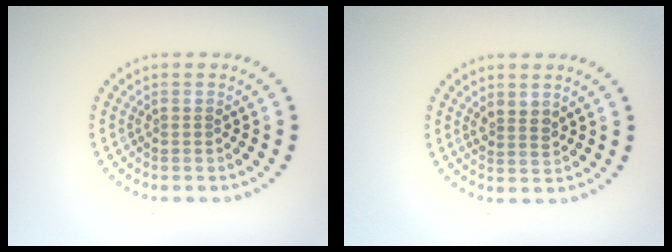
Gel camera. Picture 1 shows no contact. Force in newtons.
{"total": 1.5, "press": 1.3, "slide": 0.7}